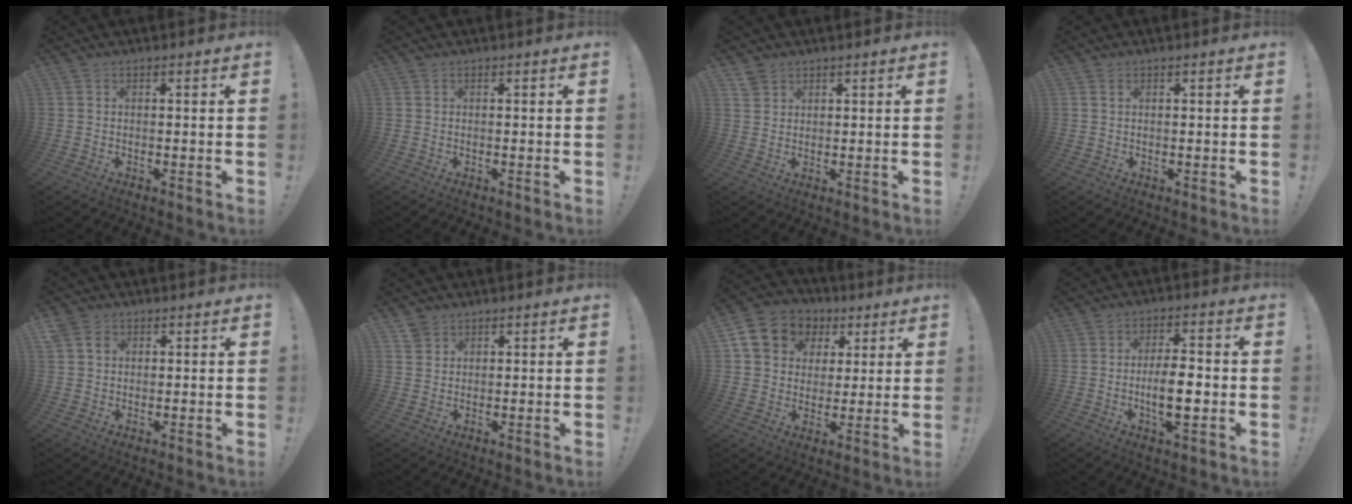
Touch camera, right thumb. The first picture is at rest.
{"total": 0.0}
{"total": 2.9, "force": [2.3, 1.7, 0.5], "torque": [-0.003, -0.012, 0.043]}
{"total": 0.9, "force": [0.5, 0.4, 0.6], "torque": [-0.014, 0.001, 0.010]}
{"total": 4.1, "force": [1.5, 3.4, 1.7], "torque": [-0.026, 0.003, 0.030]}
{"total": 2.9, "force": [2.2, 1.8, 0.4], "torque": [0.000, -0.009, 0.041]}
{"total": 13.0, "force": [5.0, 10.8, 5.2], "torque": [-0.070, -0.021, 0.103]}
{"total": 9.4, "force": [-2.2, 2.9, 8.7], "torque": [-0.157, -0.005, -0.044]}